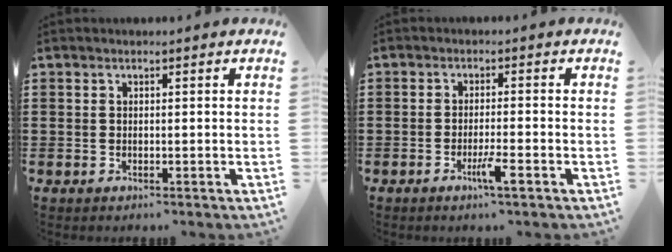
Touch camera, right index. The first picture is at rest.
{"total": 3.7, "force": [-2.1, 0.1, 3.0], "torque": [-0.055, -0.009, -0.037]}